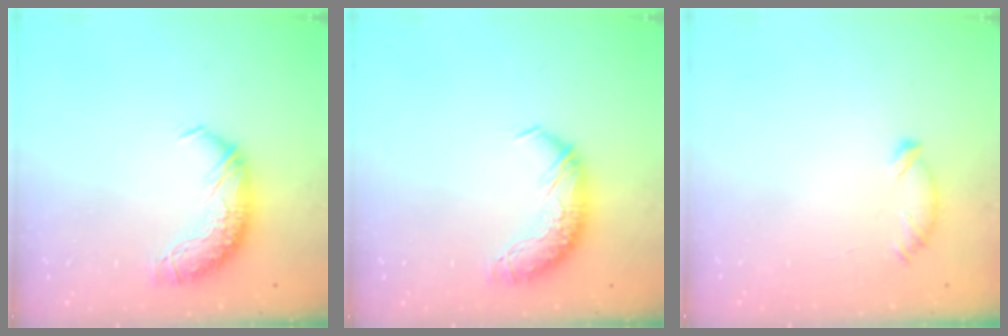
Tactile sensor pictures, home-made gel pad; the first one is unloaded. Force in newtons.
{"total": 0.0}
{"total": 7.3, "press": 7.3, "slide": 0.4}